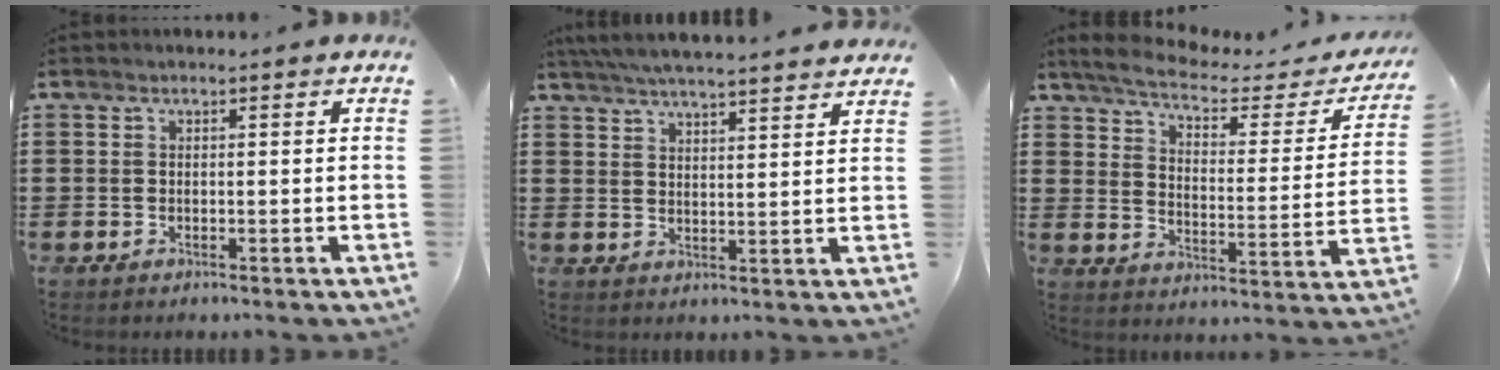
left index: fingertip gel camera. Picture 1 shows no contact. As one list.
[{"total": 5.3, "force": [5.1, -0.3, 1.5], "torque": [-0.046, -0.021, 0.091]}, {"total": 4.3, "force": [3.6, 0.9, 2.3], "torque": [-0.066, -0.022, 0.054]}]